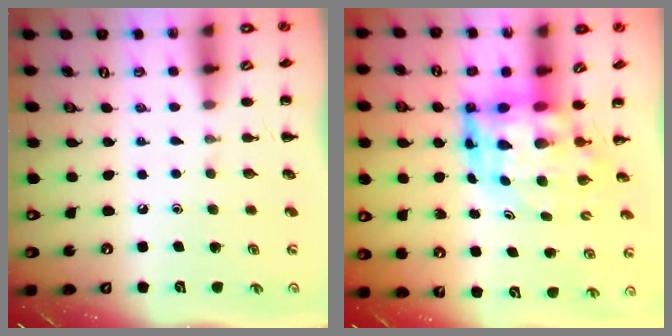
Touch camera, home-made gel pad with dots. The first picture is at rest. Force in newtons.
{"total": 7.9, "press": 7.5, "slide": 2.5}